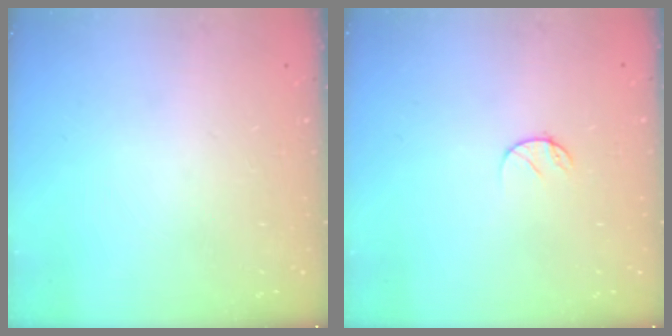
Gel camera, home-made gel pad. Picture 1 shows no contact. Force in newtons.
{"total": 4.3, "press": 4.3, "slide": 0.3}